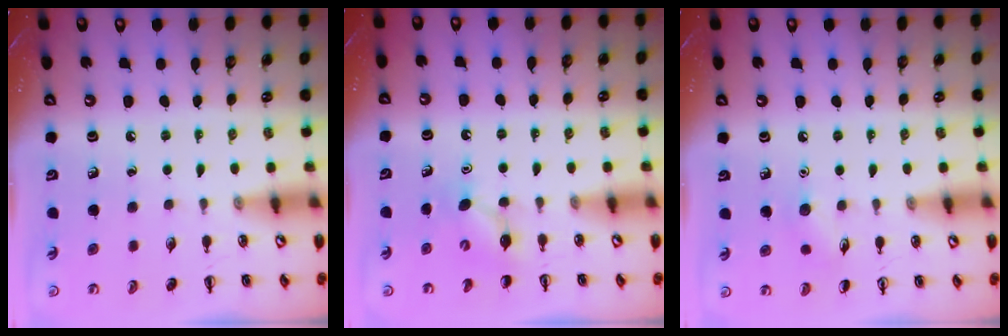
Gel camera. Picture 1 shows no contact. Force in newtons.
{"total": 5.1, "press": 5.0, "slide": 1.3}
{"total": 5.7, "press": 5.5, "slide": 1.5}